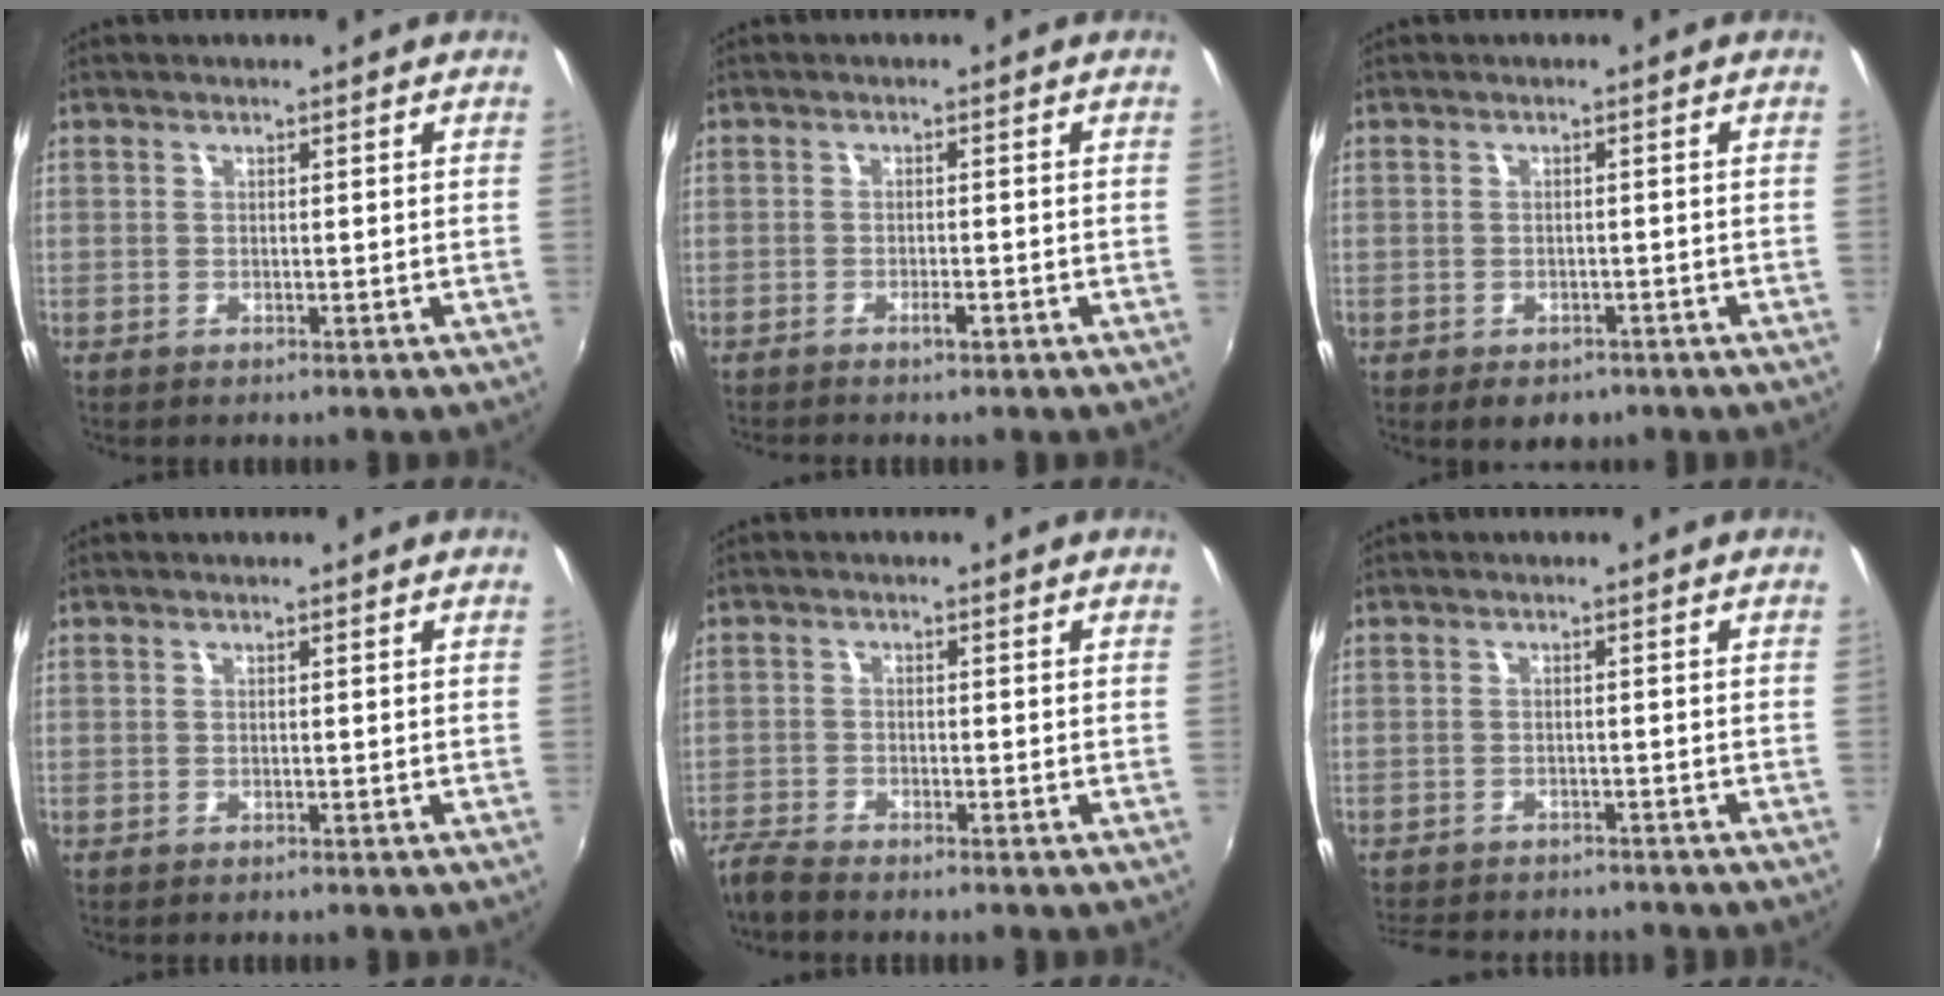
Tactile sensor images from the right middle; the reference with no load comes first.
{"total": 1.5, "force": [-1.1, 0.2, 1.0], "torque": [-0.023, 0.001, -0.021]}
{"total": 4.1, "force": [-2.7, 2.5, 1.8], "torque": [-0.038, -0.015, -0.034]}
{"total": 0.0}
{"total": 4.1, "force": [-3.9, 0.2, 1.2], "torque": [-0.042, -0.015, -0.080]}
{"total": 9.8, "force": [-8.7, 2.8, 3.4], "torque": [-0.084, -0.015, -0.127]}